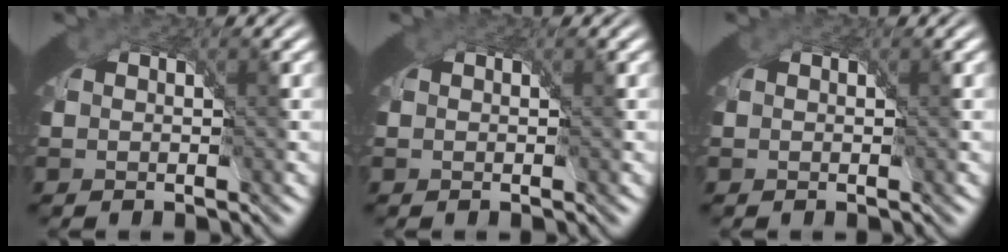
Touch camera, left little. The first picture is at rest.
{"total": 0.0}
{"total": 0.0}